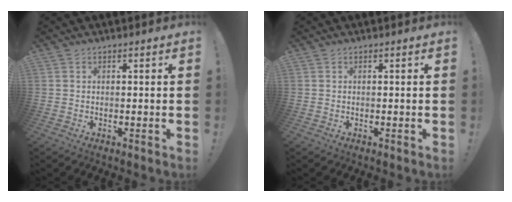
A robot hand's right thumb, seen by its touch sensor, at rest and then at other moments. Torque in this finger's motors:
{"motor_torque": [0.00, 0.00, 0.00, 0.00, 0.00]}